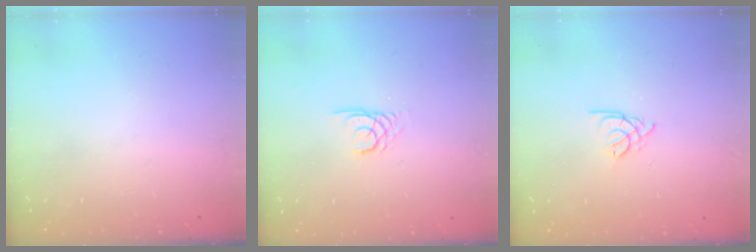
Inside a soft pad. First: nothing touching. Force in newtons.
{"total": 2.2, "press": 2.2, "slide": 0.1}
{"total": 2.7, "press": 2.6, "slide": 0.5}